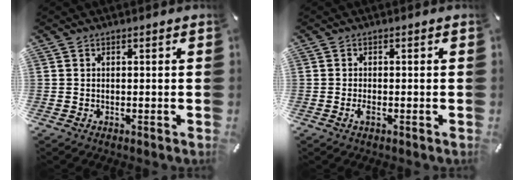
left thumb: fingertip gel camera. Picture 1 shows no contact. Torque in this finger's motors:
{"motor_torque": [0.00, 0.01, 0.07, 0.08, 0.00]}